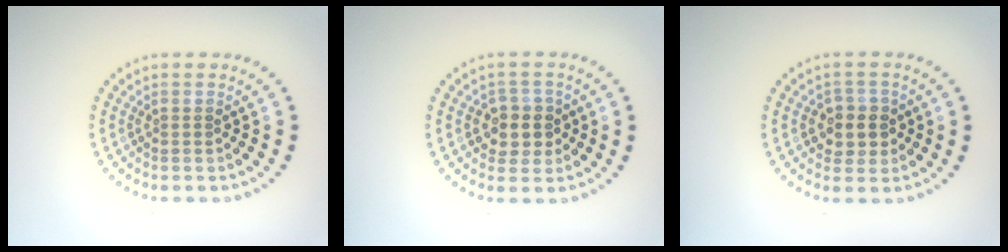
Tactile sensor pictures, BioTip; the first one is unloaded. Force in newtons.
{"total": 2.8, "press": 2.6, "slide": 0.9}
{"total": 2.8, "press": 2.6, "slide": 1.0}